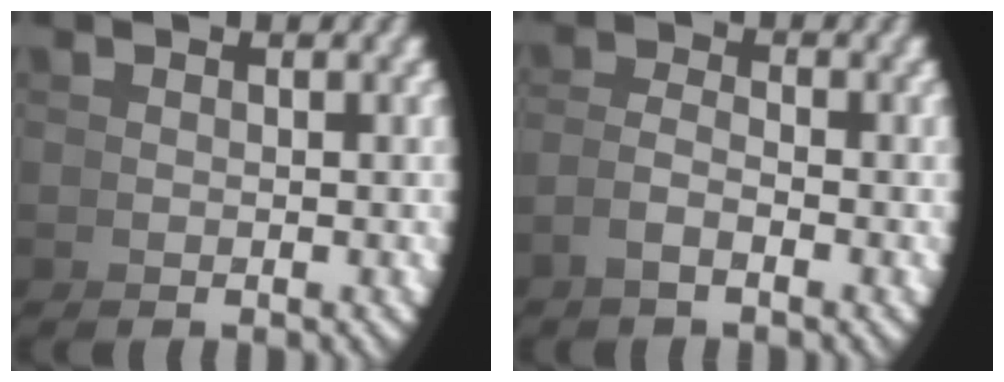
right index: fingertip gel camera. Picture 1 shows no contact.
{"total": 1.6, "force": [-0.8, 0.0, 1.3], "torque": [-0.028, -0.004, -0.014]}